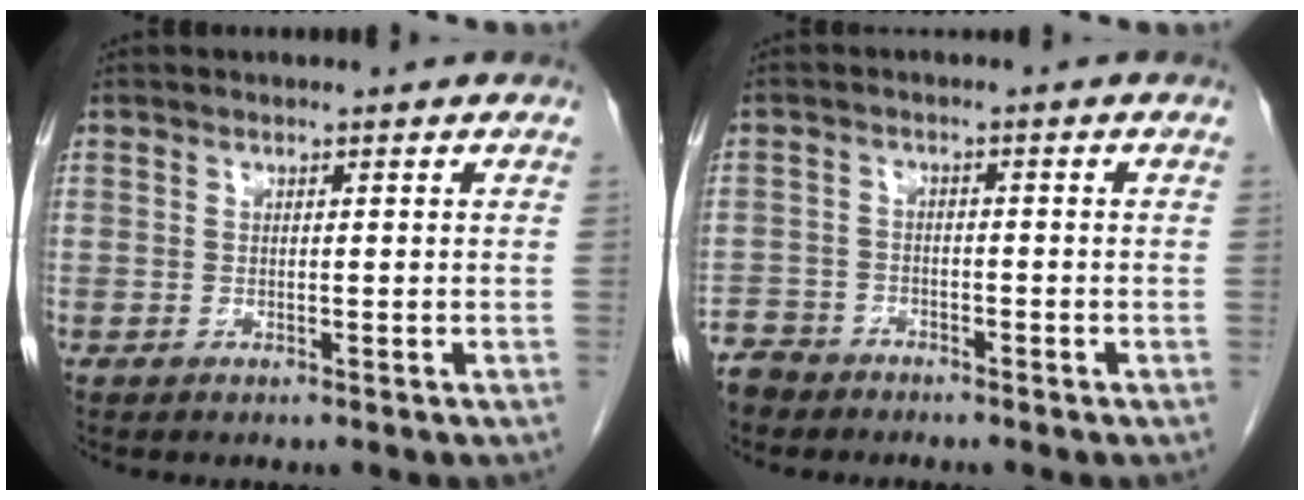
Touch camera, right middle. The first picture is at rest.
{"total": 4.8, "force": [-4.2, 2.3, -0.2], "torque": [0.004, -0.002, -0.084]}